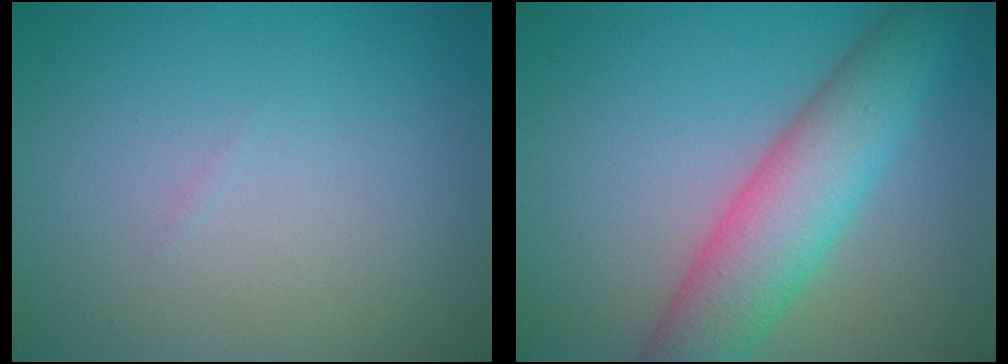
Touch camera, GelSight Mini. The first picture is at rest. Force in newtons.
{"total": 6.8, "press": 6.8, "slide": 0.3}